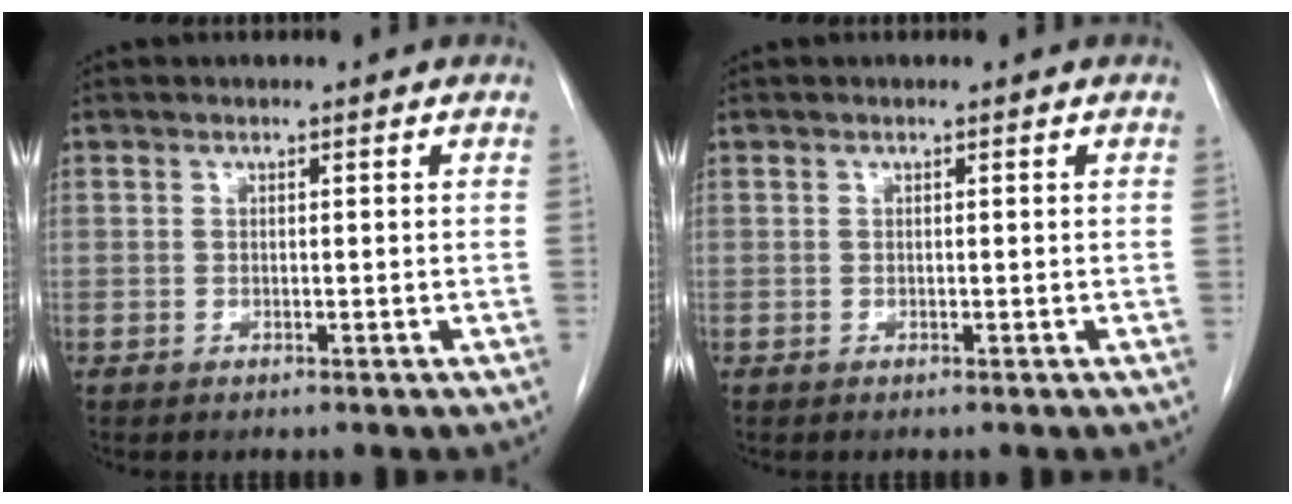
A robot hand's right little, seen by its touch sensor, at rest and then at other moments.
{"total": 0.0}